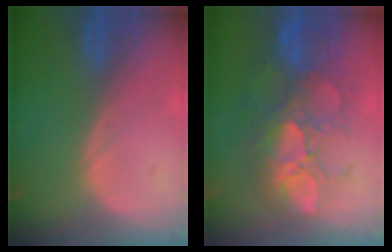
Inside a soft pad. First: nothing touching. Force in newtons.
{"total": 10.8, "press": 9.9, "slide": 4.4}